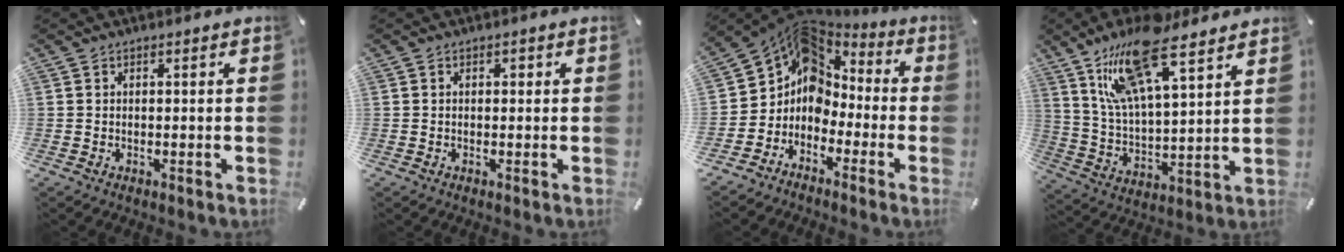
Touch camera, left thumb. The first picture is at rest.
{"total": 1.0, "force": [0.2, 0.7, 0.7], "torque": [-0.016, 0.004, 0.003]}
{"total": 8.9, "force": [1.1, 8.2, 3.3], "torque": [-0.063, -0.021, 0.027]}
{"total": 18.3, "force": [12.4, 6.2, 11.9], "torque": [-0.238, -0.047, 0.213]}